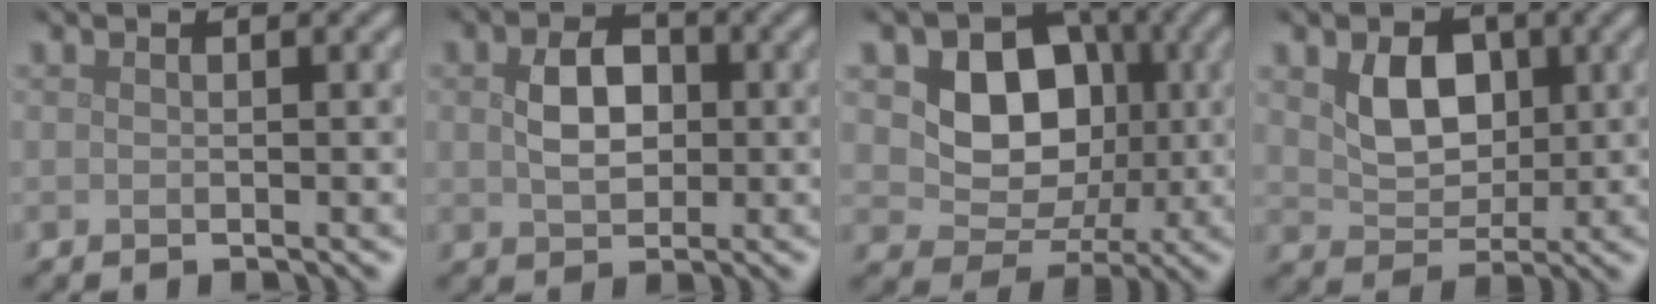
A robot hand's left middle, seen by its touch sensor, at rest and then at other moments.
{"total": 3.7, "force": [0.4, 2.6, 2.6], "torque": [-0.055, 0.003, 0.005]}
{"total": 7.5, "force": [1.0, 5.8, 4.6], "torque": [-0.064, -0.003, 0.008]}
{"total": 4.1, "force": [1.1, 3.0, 2.6], "torque": [-0.054, -0.004, 0.016]}